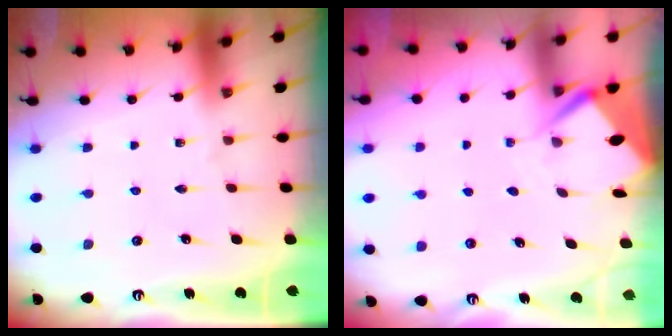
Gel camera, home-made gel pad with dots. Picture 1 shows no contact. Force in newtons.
{"total": 3.7, "press": 3.7, "slide": 0.3}